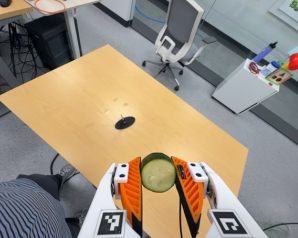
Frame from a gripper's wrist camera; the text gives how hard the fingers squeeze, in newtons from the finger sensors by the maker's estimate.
{"total": 9.8, "left": 9.3, "right": 10.4}